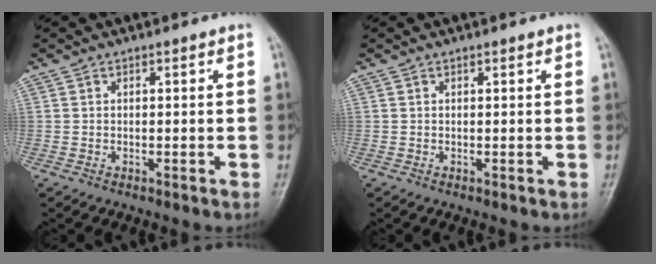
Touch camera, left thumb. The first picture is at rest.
{"total": 0.5, "force": [0.4, 0.2, 0.3], "torque": [-0.008, -0.003, 0.005]}